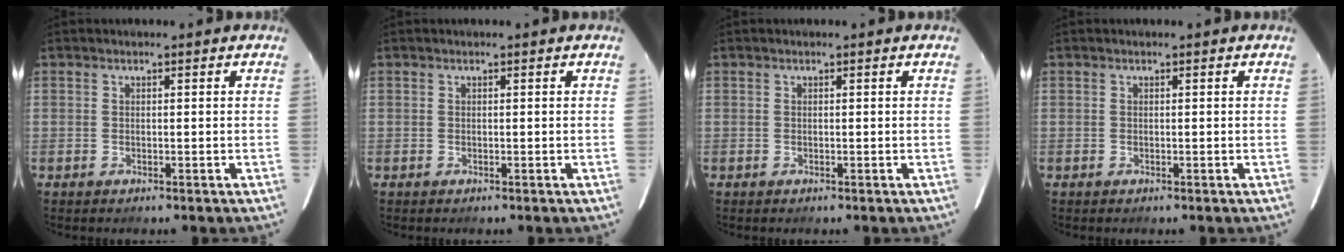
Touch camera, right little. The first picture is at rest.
{"total": 0.0}
{"total": 0.0}
{"total": 0.0}